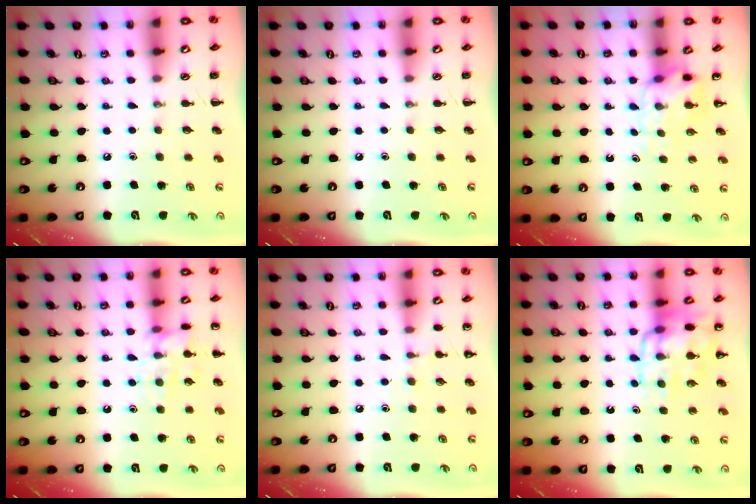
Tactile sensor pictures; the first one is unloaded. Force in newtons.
{"total": 0.0}
{"total": 5.2, "press": 5.2, "slide": 0.6}
{"total": 10.9, "press": 10.8, "slide": 1.1}
{"total": 5.5, "press": 5.3, "slide": 1.6}
{"total": 13.2, "press": 13.1, "slide": 2.1}